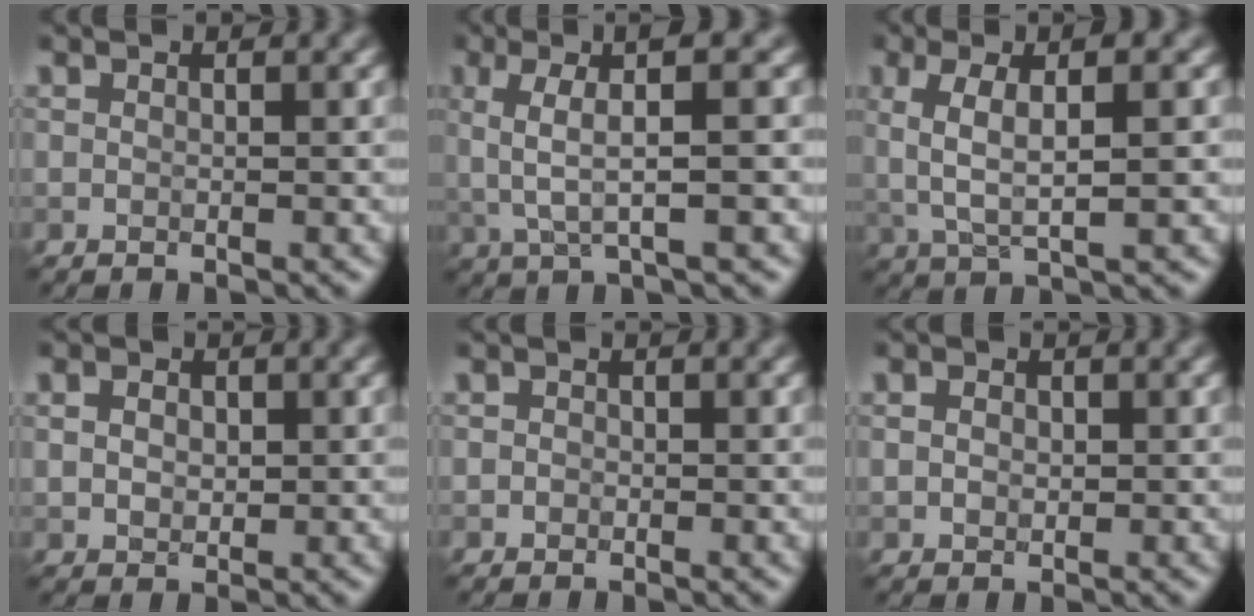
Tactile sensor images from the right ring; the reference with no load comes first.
{"total": 4.9, "force": [1.0, 0.9, 4.7], "torque": [-0.094, 0.008, 0.018]}
{"total": 4.6, "force": [0.5, 1.4, 4.3], "torque": [-0.090, 0.005, 0.008]}
{"total": 2.2, "force": [0.5, 1.8, 1.3], "torque": [-0.027, 0.003, 0.007]}
{"total": 0.7, "force": [-0.2, 0.6, 0.2], "torque": [0.001, -0.004, -0.005]}
{"total": 1.6, "force": [0.2, 1.4, 0.9], "torque": [-0.016, 0.004, 0.001]}